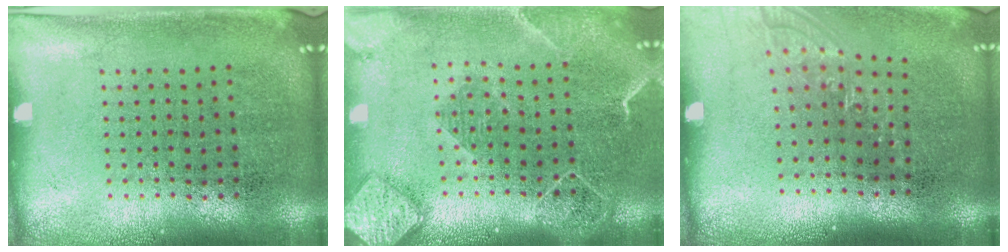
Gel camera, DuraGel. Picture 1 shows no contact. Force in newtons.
{"total": 2.2, "press": 1.9, "slide": 1.1}
{"total": 1.1, "press": 1.0, "slide": 0.6}